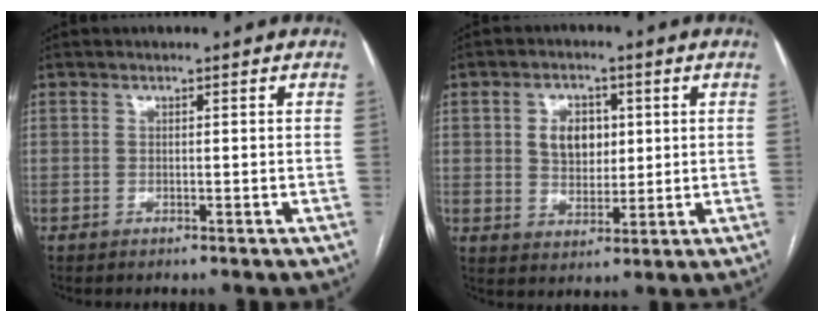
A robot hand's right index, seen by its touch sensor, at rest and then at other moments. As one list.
[{"total": 6.2, "force": [1.5, 4.3, 4.2], "torque": [-0.072, 0.007, 0.034]}]